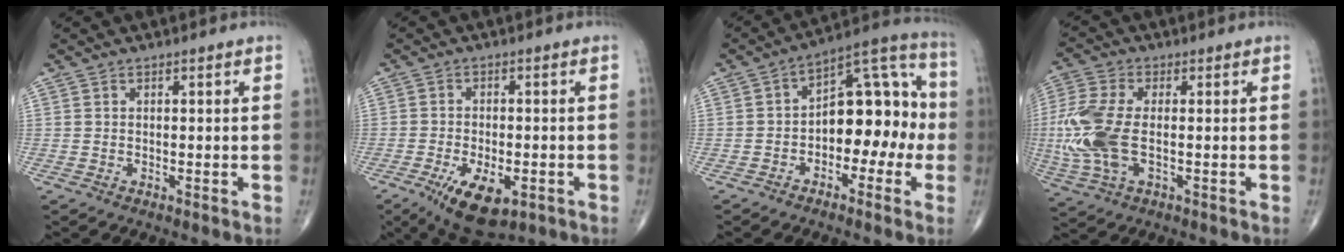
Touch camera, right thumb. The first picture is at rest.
{"total": 10.4, "force": [-4.7, 4.8, 7.9], "torque": [-0.129, 0.000, -0.067]}
{"total": 14.0, "force": [-2.4, 8.5, 10.9], "torque": [-0.111, 0.053, -0.045]}
{"total": 12.7, "force": [-1.2, 6.5, 10.8], "torque": [-0.277, 0.000, -0.020]}